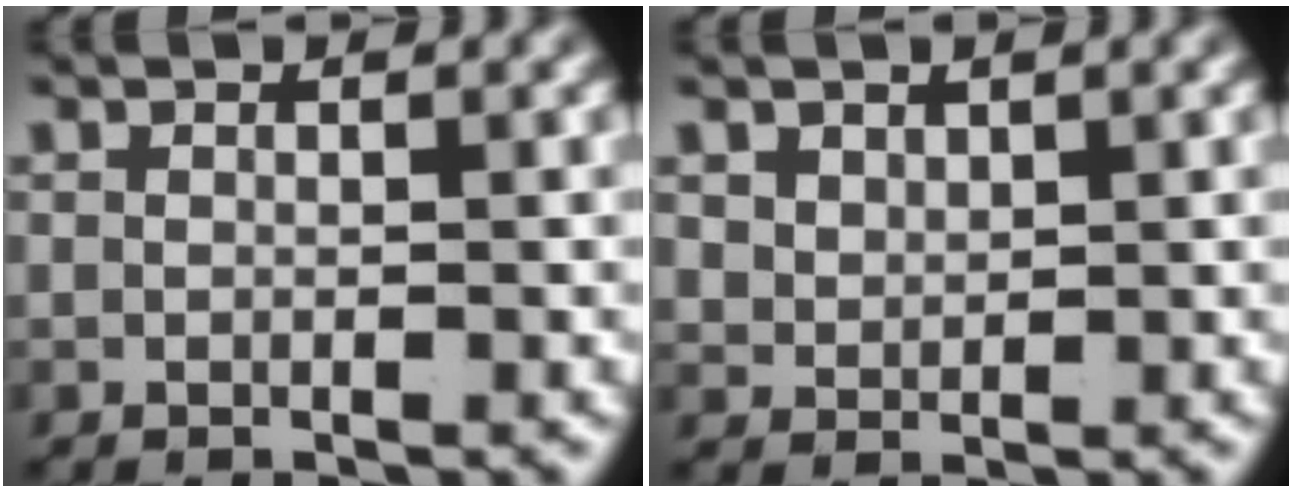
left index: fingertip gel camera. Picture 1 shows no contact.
{"total": 1.5, "force": [1.3, 0.6, 0.4], "torque": [-0.012, -0.009, 0.041]}